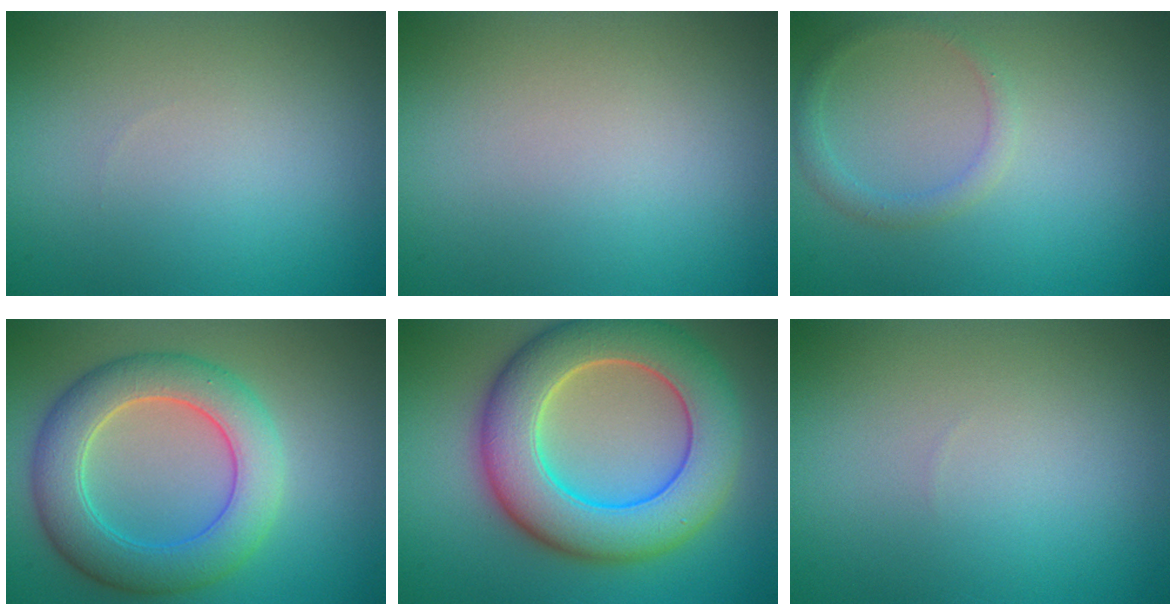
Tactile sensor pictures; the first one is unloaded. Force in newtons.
{"total": 0.0}
{"total": 1.5, "press": 1.5, "slide": 0.1}
{"total": 6.8, "press": 6.8, "slide": 0.1}
{"total": 10.3, "press": 10.3, "slide": 0.9}
{"total": 0.0}